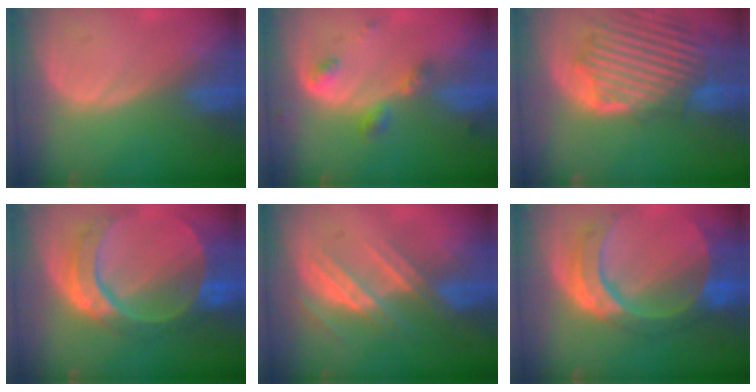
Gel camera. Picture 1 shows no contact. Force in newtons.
{"total": 4.4, "press": 4.0, "slide": 1.9}
{"total": 12.7, "press": 11.5, "slide": 5.3}
{"total": 11.0, "press": 9.3, "slide": 5.9}
{"total": 7.2, "press": 6.6, "slide": 2.7}
{"total": 11.1, "press": 9.2, "slide": 6.1}